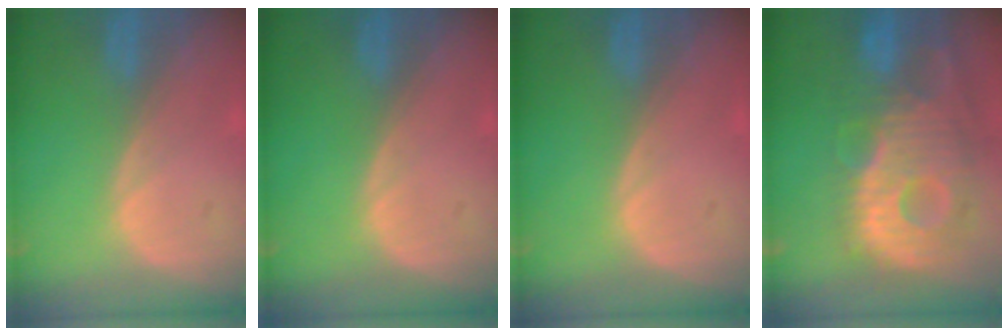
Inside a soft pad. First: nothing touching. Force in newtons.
{"total": 0.0}
{"total": 0.0}
{"total": 13.4, "press": 11.6, "slide": 6.6}